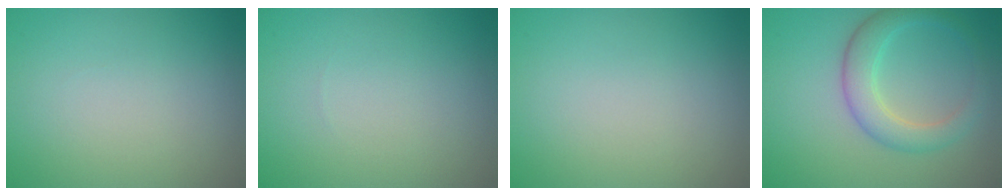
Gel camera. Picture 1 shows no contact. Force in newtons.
{"total": 0.0}
{"total": 0.0}
{"total": 3.6, "press": 3.6, "slide": 0.1}